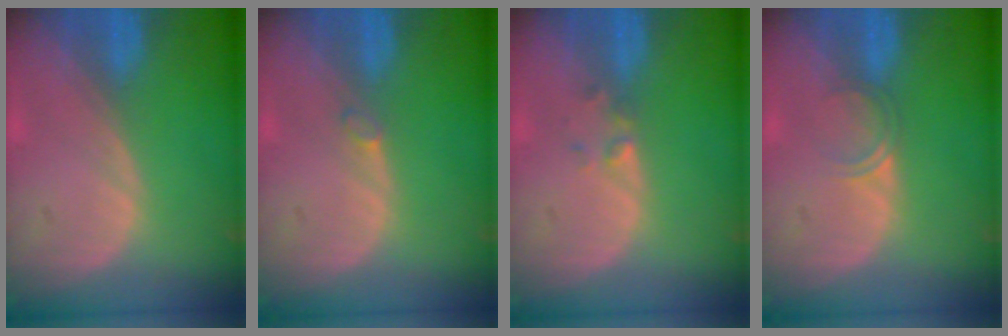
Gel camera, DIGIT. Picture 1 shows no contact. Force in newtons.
{"total": 0.9, "press": 0.8, "slide": 0.2}
{"total": 1.4, "press": 1.2, "slide": 0.7}
{"total": 1.8, "press": 1.5, "slide": 1.1}